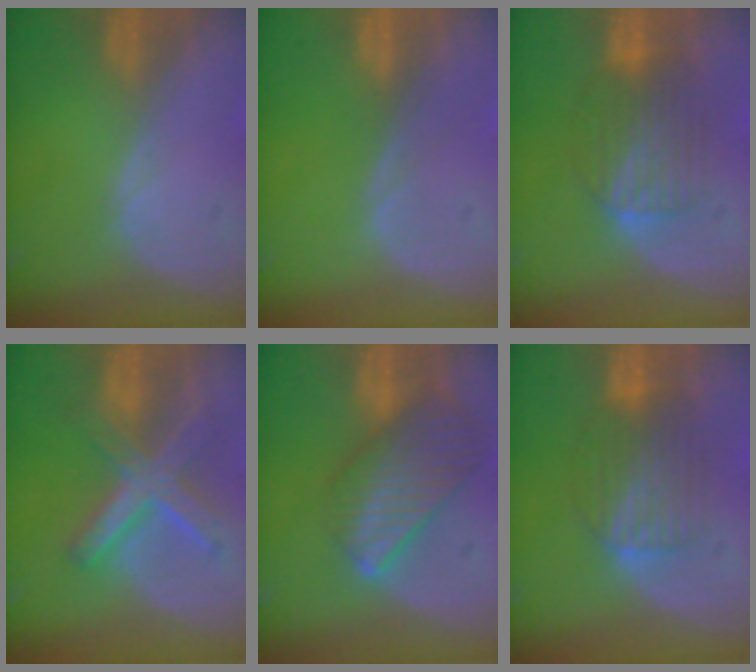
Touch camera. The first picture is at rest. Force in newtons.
{"total": 0.0}
{"total": 6.3, "press": 6.2, "slide": 1.1}
{"total": 7.7, "press": 7.7, "slide": 0.7}
{"total": 9.5, "press": 8.3, "slide": 4.6}
{"total": 6.3, "press": 6.2, "slide": 1.1}